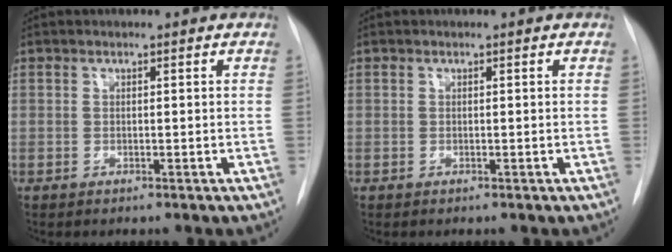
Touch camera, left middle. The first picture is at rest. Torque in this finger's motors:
{"motor_torque": [0.00, 0.00, -0.01, 0.00]}